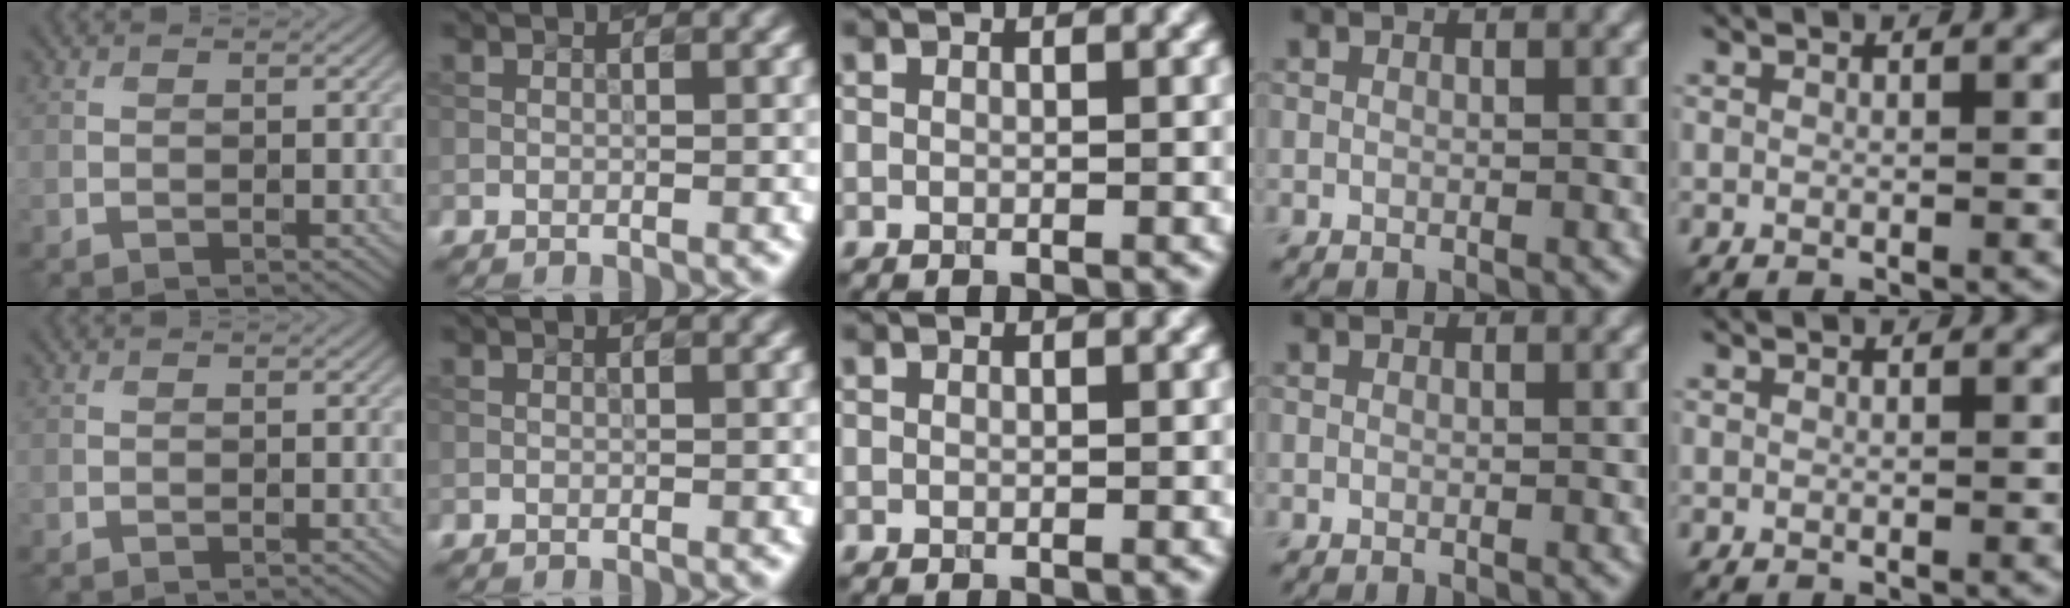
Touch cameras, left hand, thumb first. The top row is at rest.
{}